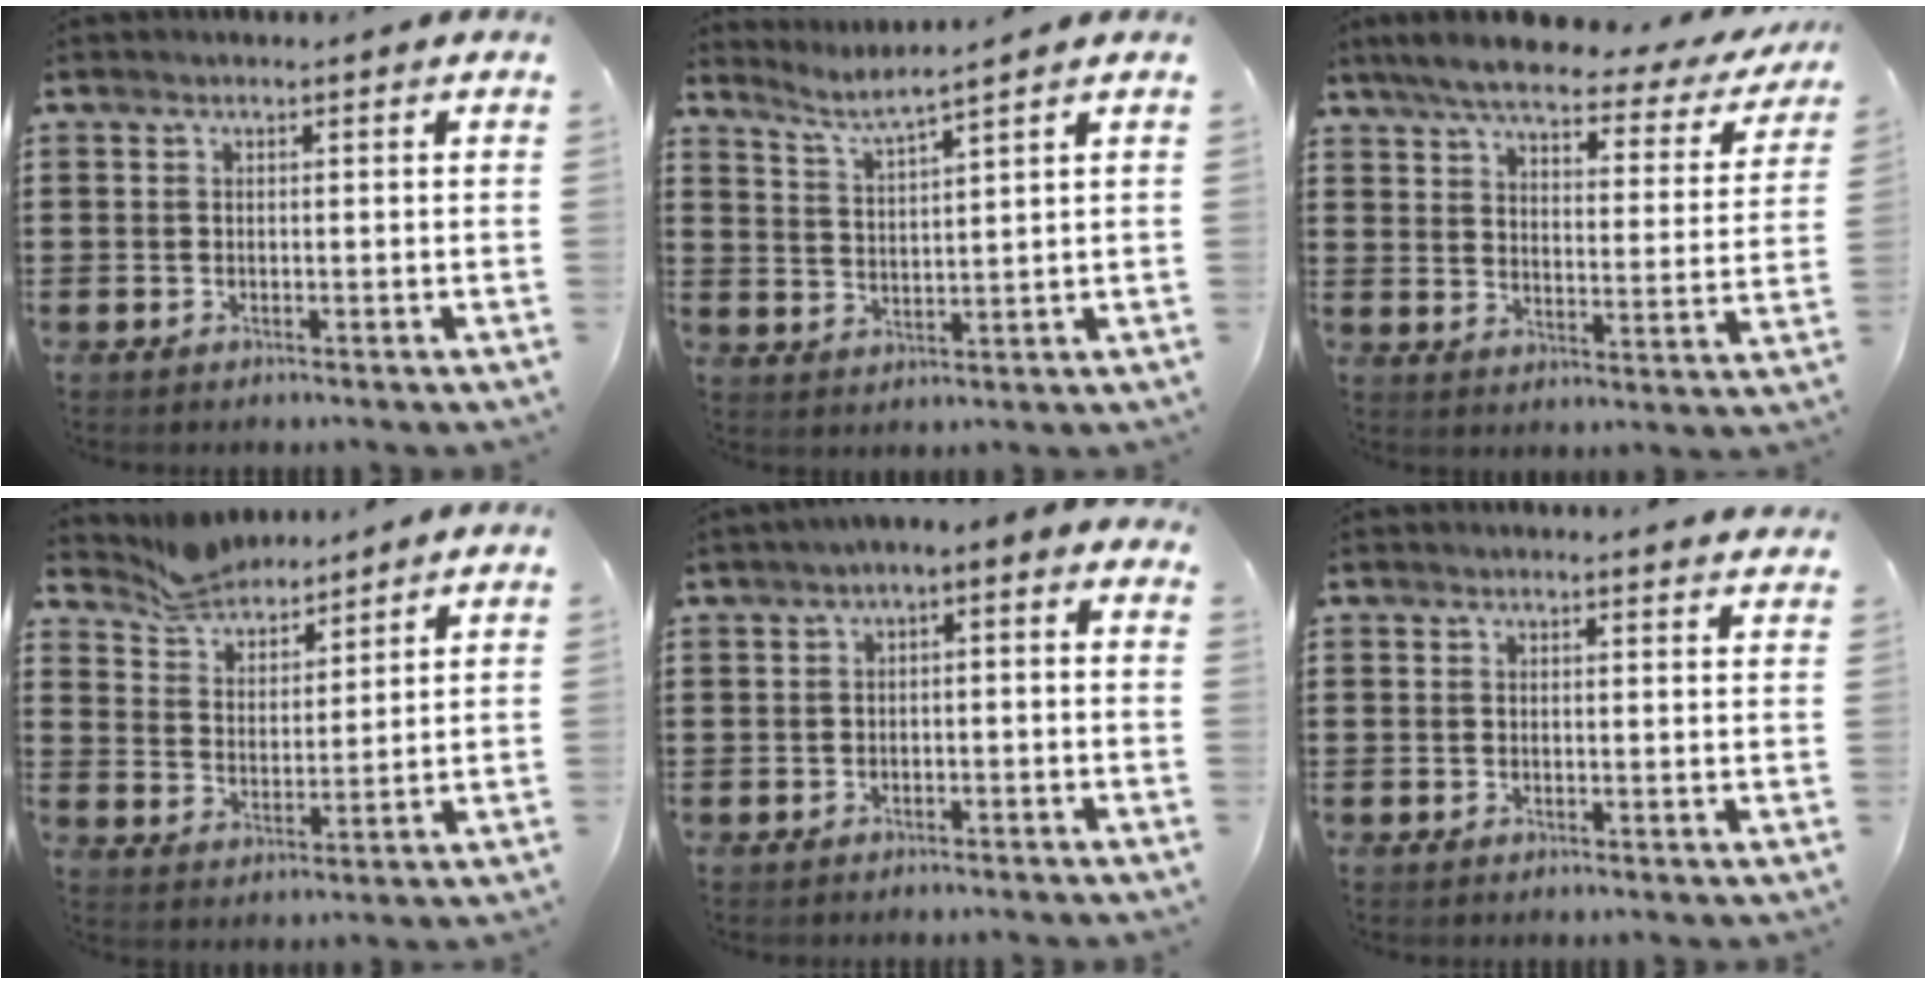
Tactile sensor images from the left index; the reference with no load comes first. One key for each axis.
{"total": 3.9, "fx": 3.4, "fy": -0.5, "fz": 1.8, "tx": -0.049, "ty": -0.020, "tz": 0.056}
{"total": 6.3, "fx": 5.4, "fy": 1.2, "fz": 3.1, "tx": -0.086, "ty": -0.026, "tz": 0.090}
{"total": 6.3, "fx": 6.0, "fy": 1.6, "fz": 0.7, "tx": -0.040, "ty": -0.019, "tz": 0.114}
{"total": 2.6, "fx": -2.4, "fy": 0.6, "fz": 0.9, "tx": -0.028, "ty": 0.002, "tz": -0.055}
{"total": 1.6, "fx": 1.6, "fy": -0.1, "fz": 0.3, "tx": -0.001, "ty": -0.004, "tz": 0.029}